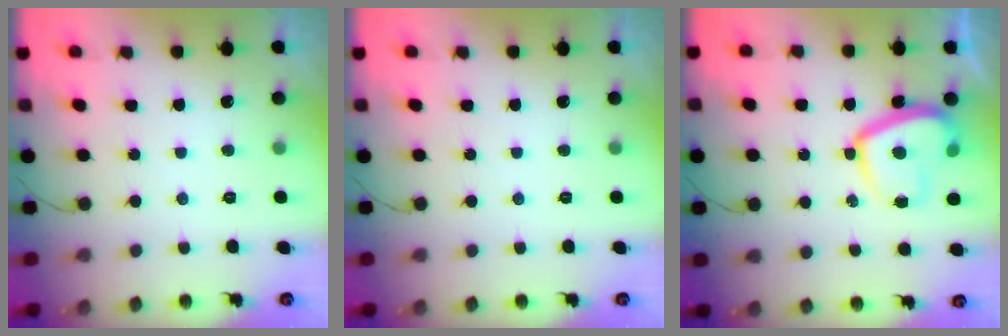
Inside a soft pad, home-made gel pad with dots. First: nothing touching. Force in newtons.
{"total": 0.0}
{"total": 12.3, "press": 12.3, "slide": 1.2}